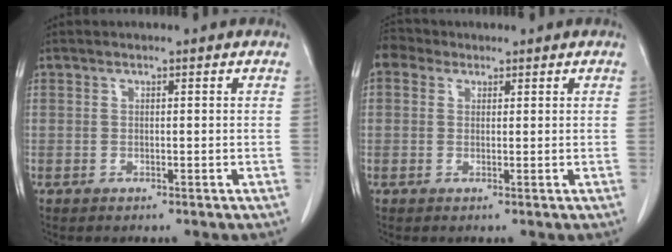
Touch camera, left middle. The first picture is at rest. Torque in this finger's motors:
{"motor_torque": [1.28, -0.86, 0.91, 0.21]}